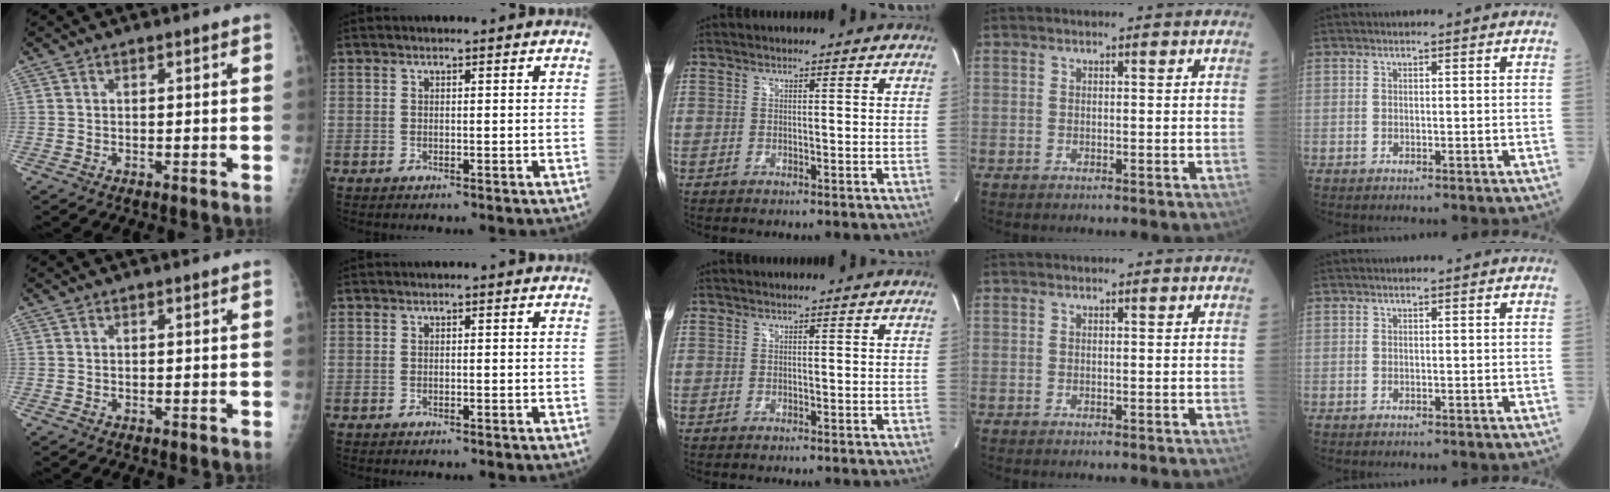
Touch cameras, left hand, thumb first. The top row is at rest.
{}